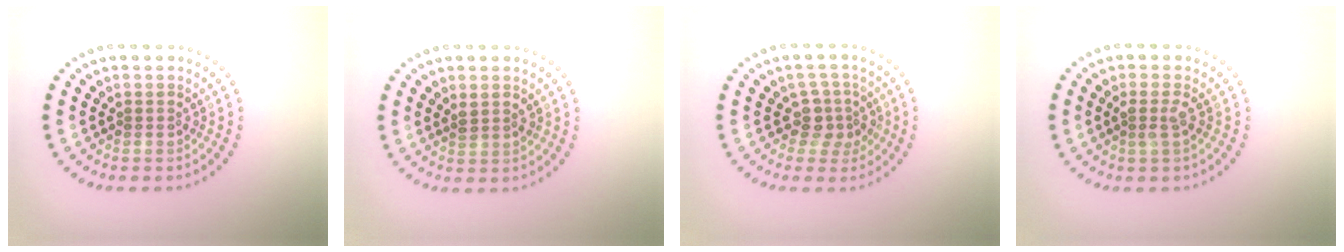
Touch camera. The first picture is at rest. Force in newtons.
{"total": 1.1, "press": 1.0, "slide": 0.5}
{"total": 2.3, "press": 1.9, "slide": 1.4}
{"total": 1.3, "press": 1.0, "slide": 0.8}